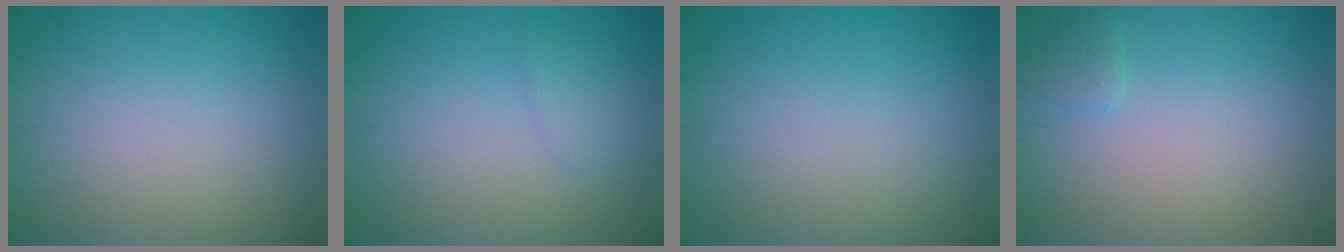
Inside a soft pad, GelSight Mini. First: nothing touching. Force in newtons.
{"total": 1.0, "press": 1.0, "slide": 0.1}
{"total": 0.0}
{"total": 1.2, "press": 1.2, "slide": 0.2}